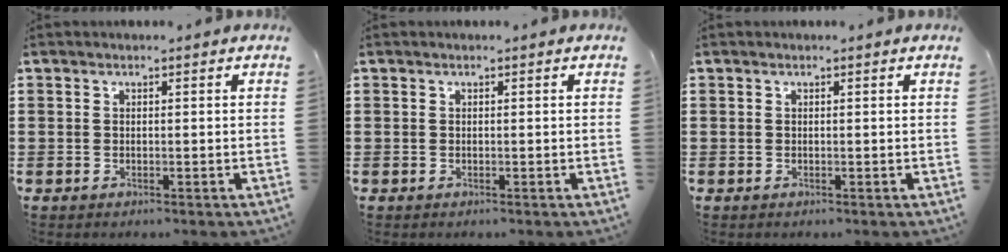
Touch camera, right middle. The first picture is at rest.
{"total": 0.0}
{"total": 0.0}